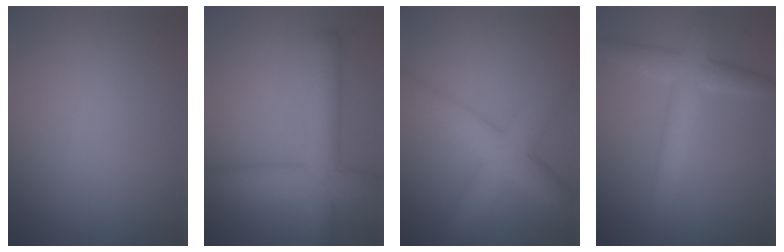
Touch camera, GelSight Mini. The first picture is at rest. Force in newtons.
{"total": 5.5, "press": 5.5, "slide": 0.2}
{"total": 6.1, "press": 6.1, "slide": 0.1}
{"total": 4.3, "press": 4.2, "slide": 0.2}